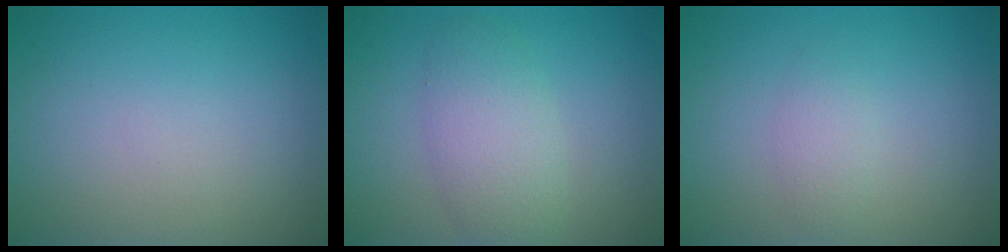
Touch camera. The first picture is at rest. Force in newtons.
{"total": 4.2, "press": 4.2, "slide": 0.1}
{"total": 1.4, "press": 1.4, "slide": 0.0}